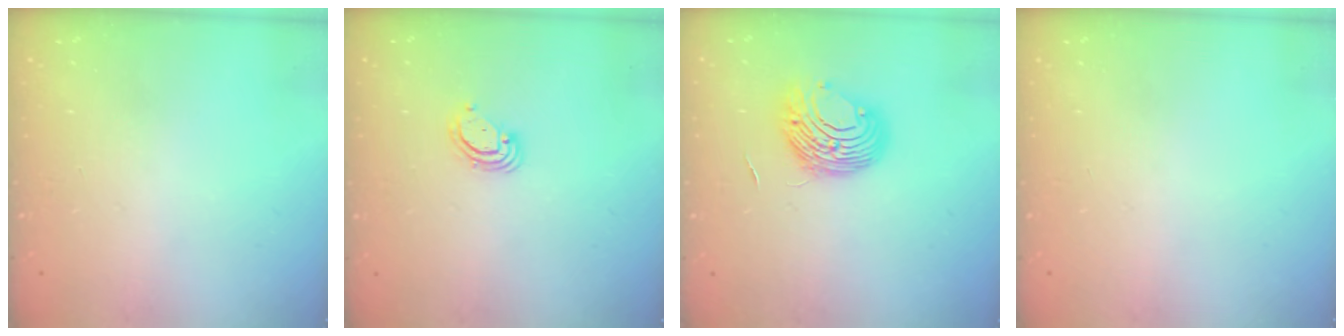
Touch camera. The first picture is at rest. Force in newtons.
{"total": 3.0, "press": 3.0, "slide": 0.2}
{"total": 9.4, "press": 9.3, "slide": 1.0}
{"total": 0.0}